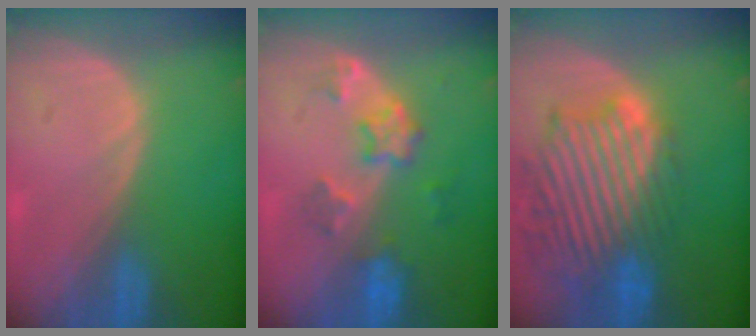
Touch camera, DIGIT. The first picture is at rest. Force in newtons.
{"total": 6.0, "press": 5.5, "slide": 2.6}
{"total": 13.6, "press": 11.7, "slide": 6.8}